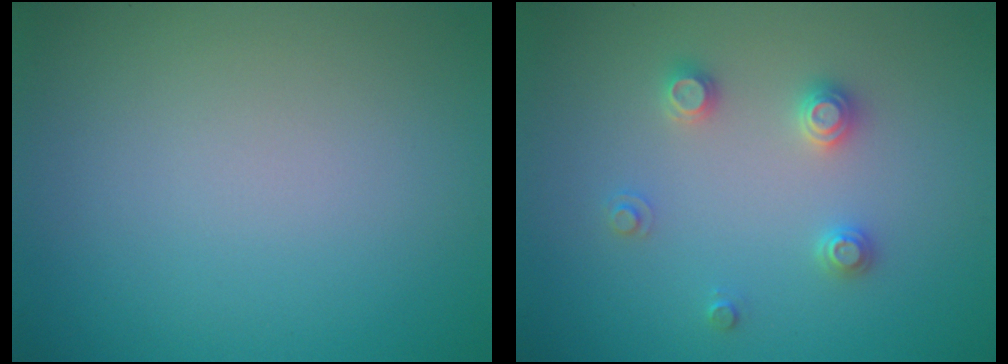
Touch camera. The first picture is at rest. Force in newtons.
{"total": 2.3, "press": 2.3, "slide": 0.2}